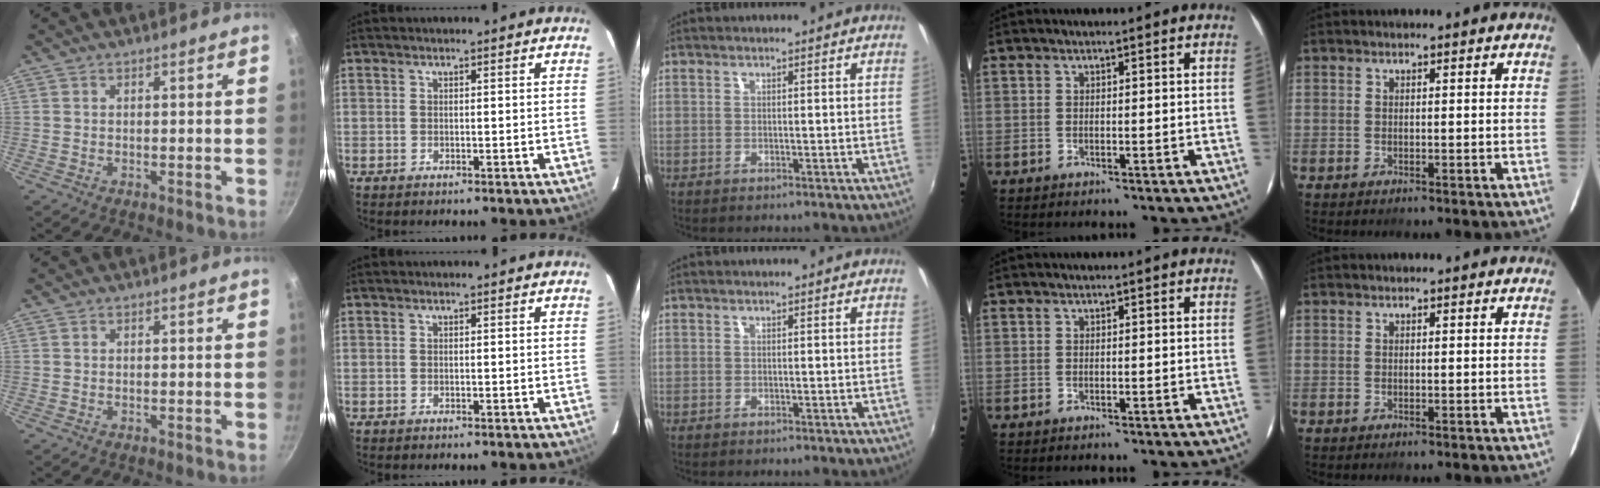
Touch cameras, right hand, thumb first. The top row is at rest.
{}